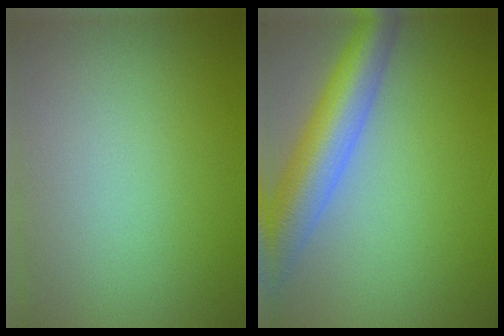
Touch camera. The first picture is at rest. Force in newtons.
{"total": 7.6, "press": 7.6, "slide": 0.4}